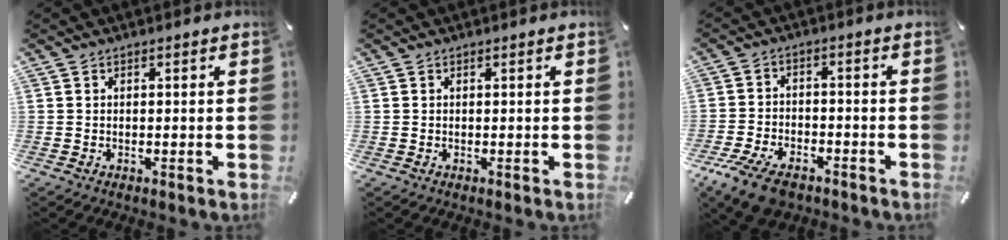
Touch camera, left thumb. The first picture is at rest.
{"total": 0.0}
{"total": 8.4, "force": [-5.6, 4.3, 4.4], "torque": [-0.094, 0.022, -0.104]}